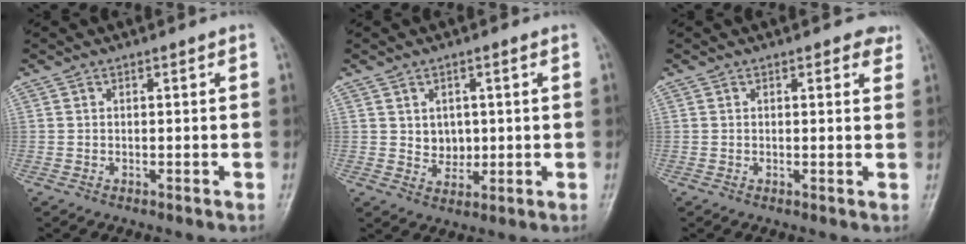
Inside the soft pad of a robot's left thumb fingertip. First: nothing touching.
{"total": 4.1, "force": [0.7, 3.4, 2.1], "torque": [-0.009, -0.007, 0.018]}
{"total": 2.3, "force": [1.5, 1.2, 1.3], "torque": [0.002, -0.005, 0.011]}